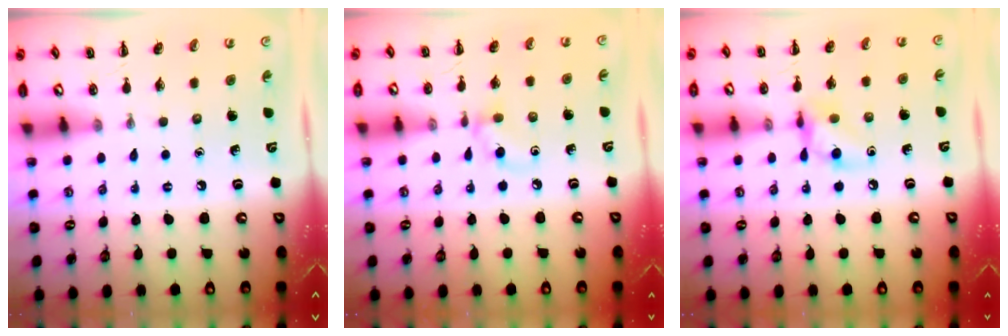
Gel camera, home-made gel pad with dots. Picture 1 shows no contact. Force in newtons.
{"total": 6.5, "press": 6.2, "slide": 1.9}
{"total": 7.9, "press": 7.9, "slide": 0.4}